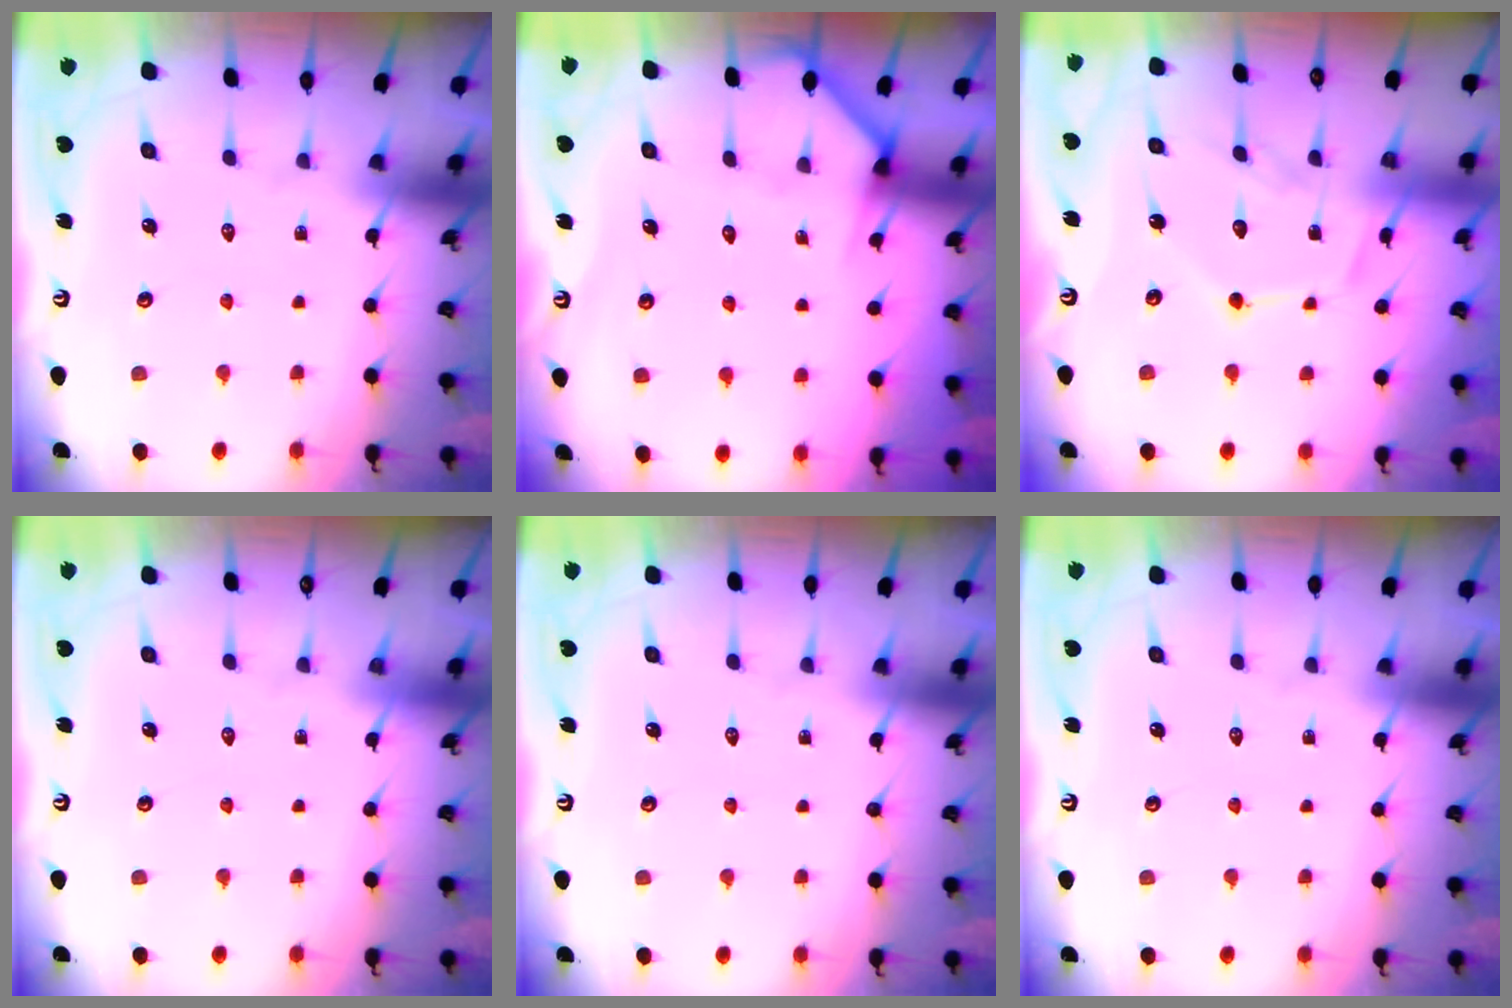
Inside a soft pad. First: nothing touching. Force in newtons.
{"total": 4.8, "press": 4.8, "slide": 0.2}
{"total": 12.8, "press": 12.7, "slide": 1.0}
{"total": 0.0}
{"total": 0.0}
{"total": 0.0}